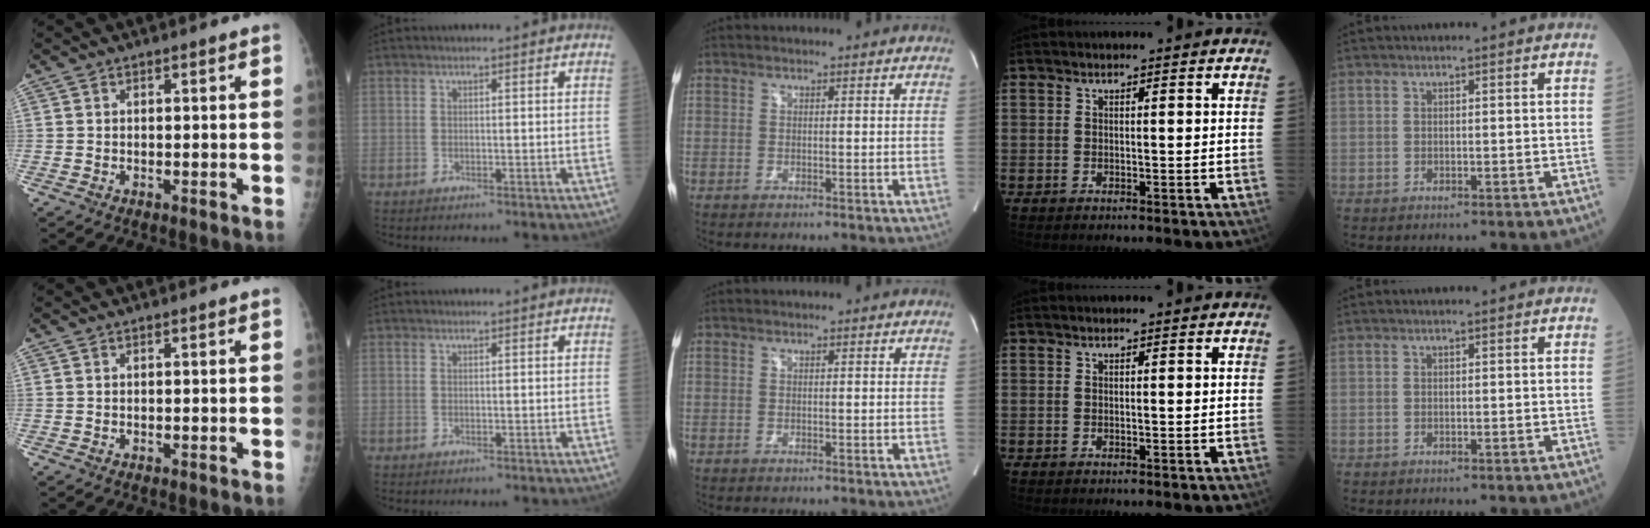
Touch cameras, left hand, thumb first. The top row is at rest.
{}